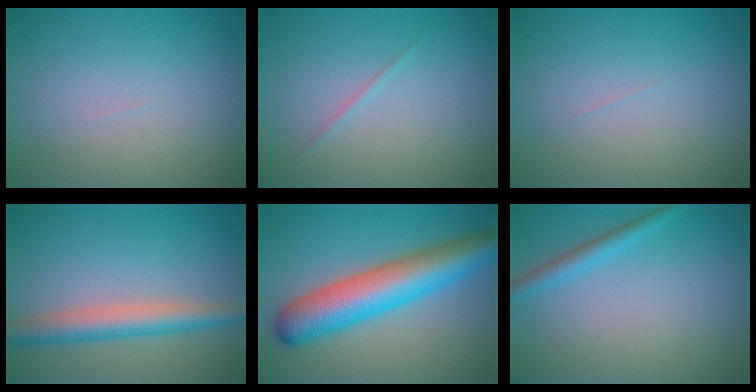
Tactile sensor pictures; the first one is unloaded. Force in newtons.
{"total": 0.5, "press": 0.5, "slide": 0.0}
{"total": 0.0}
{"total": 4.3, "press": 4.3, "slide": 0.1}
{"total": 9.0, "press": 9.0, "slide": 0.2}
{"total": 1.9, "press": 1.9, "slide": 0.2}